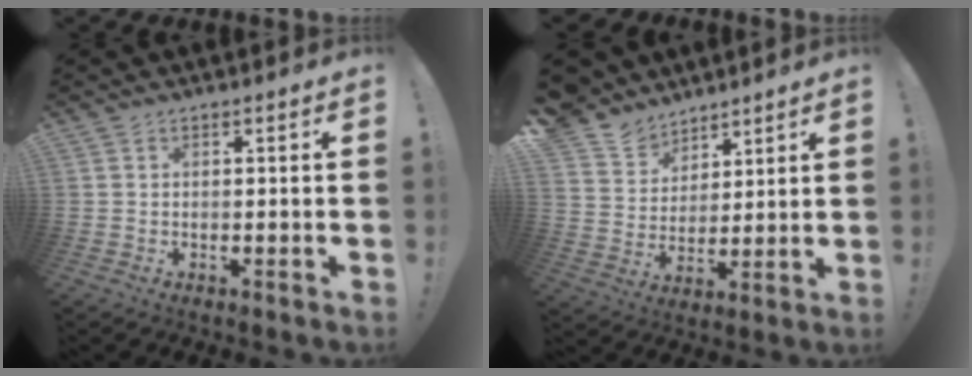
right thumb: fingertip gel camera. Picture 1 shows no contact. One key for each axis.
{"total": 10.1, "fx": 7.6, "fy": 6.5, "fz": 1.1, "tx": -0.037, "ty": -0.061, "tz": 0.154}